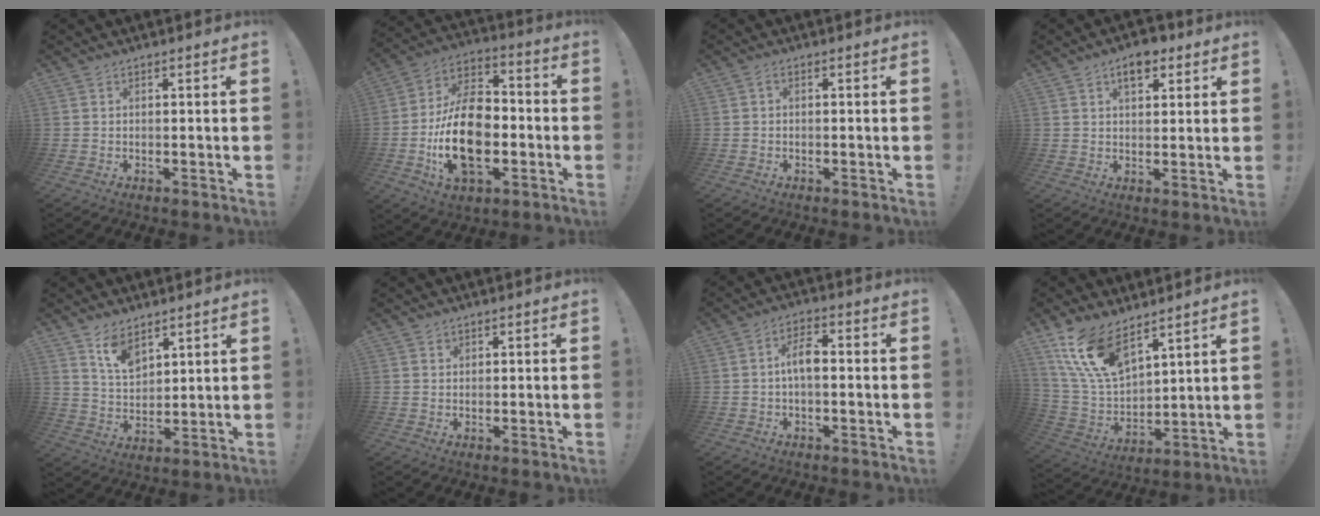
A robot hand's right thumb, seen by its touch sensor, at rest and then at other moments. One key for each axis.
{"total": 20.7, "fx": -4.6, "fy": 12.7, "fz": 15.7, "tx": -0.297, "ty": 0.024, "tz": -0.072}
{"total": 0.6, "fx": -0.2, "fy": 0.4, "fz": 0.4, "tx": -0.017, "ty": 0.005, "tz": -0.002}
{"total": 6.3, "fx": 3.6, "fy": 3.5, "fz": 3.8, "tx": -0.042, "ty": -0.012, "tz": 0.060}
{"total": 8.6, "fx": 6.5, "fy": 4.3, "fz": 3.6, "tx": -0.068, "ty": -0.038, "tz": 0.123}
{"total": 0.8, "fx": 0.6, "fy": 0.5, "fz": -0.1, "tx": 0.006, "ty": -0.003, "tz": 0.012}
{"total": 6.3, "fx": -0.3, "fy": 2.6, "fz": 5.7, "tx": -0.103, "ty": 0.011, "tz": -0.008}
{"total": 15.5, "fx": 10.5, "fy": 6.9, "fz": 8.9, "tx": -0.203, "ty": -0.063, "tz": 0.200}